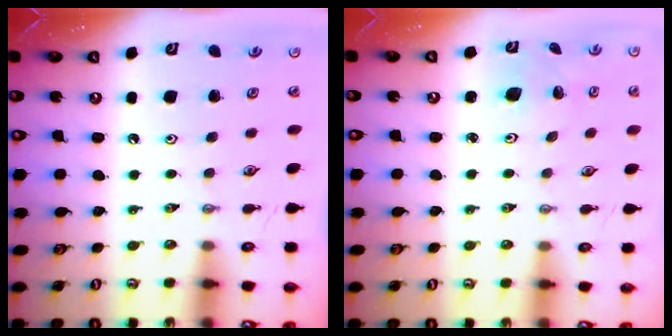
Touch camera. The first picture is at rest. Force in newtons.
{"total": 2.0, "press": 2.0, "slide": 0.1}